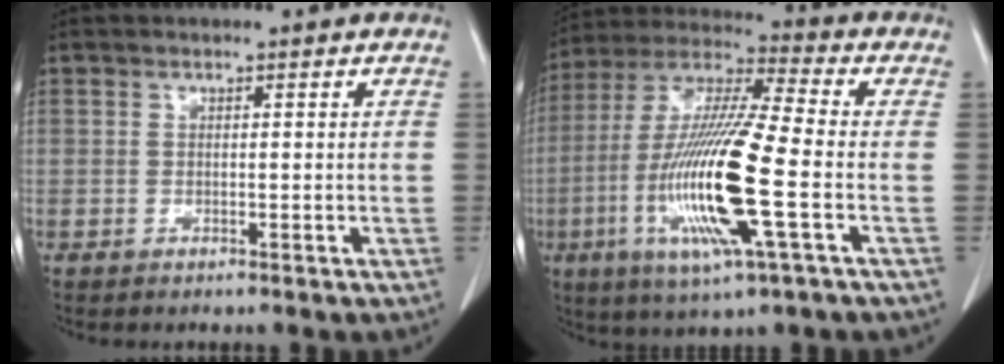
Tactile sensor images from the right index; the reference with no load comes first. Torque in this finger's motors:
{"motor_torque": [2.14, 0.00, 1.05, 0.21]}